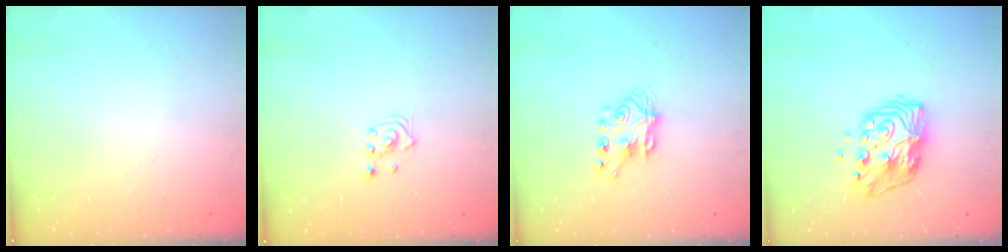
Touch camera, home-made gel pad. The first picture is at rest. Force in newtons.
{"total": 2.5, "press": 2.5, "slide": 0.3}
{"total": 6.9, "press": 6.9, "slide": 0.5}
{"total": 11.7, "press": 11.6, "slide": 0.9}